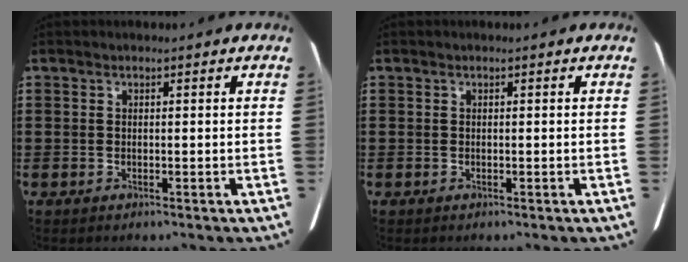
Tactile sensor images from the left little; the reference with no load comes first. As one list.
[{"total": 0.0}]